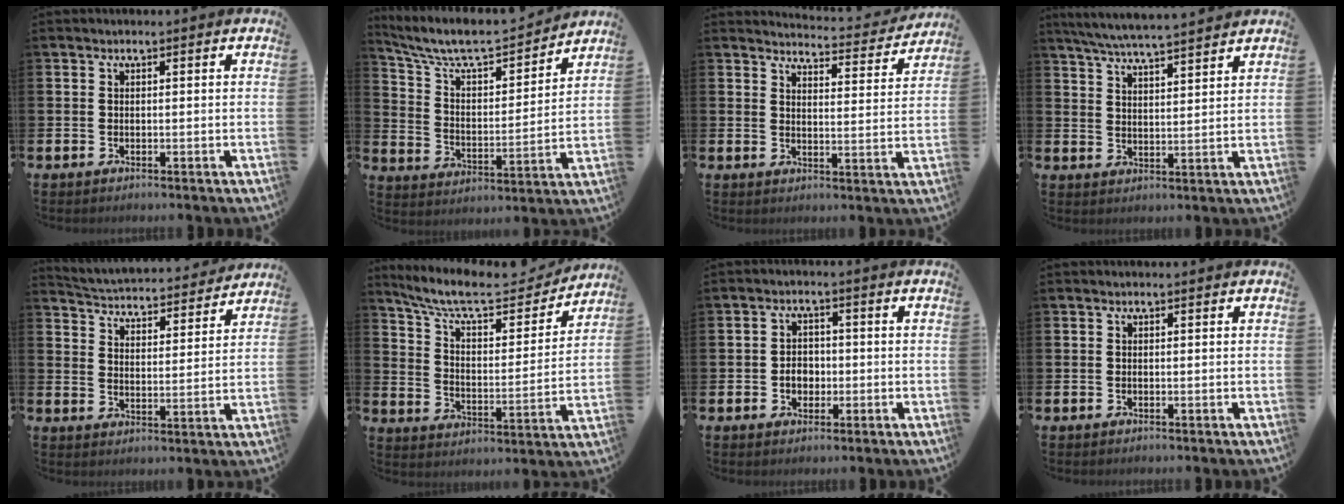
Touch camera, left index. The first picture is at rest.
{"total": 8.4, "force": [7.6, 2.0, 2.9], "torque": [-0.093, -0.055, 0.128]}
{"total": 3.9, "force": [3.9, 0.3, 0.3], "torque": [-0.006, -0.038, 0.061]}
{"total": 6.1, "force": [5.9, -0.1, 1.4], "torque": [-0.044, -0.033, 0.104]}
{"total": 4.3, "force": [4.3, 0.7, 0.2], "torque": [-0.028, -0.043, 0.070]}
{"total": 9.6, "force": [8.4, 2.4, 4.1], "torque": [-0.108, -0.054, 0.141]}
{"total": 2.9, "force": [-0.8, 2.3, 1.6], "torque": [-0.014, -0.003, -0.022]}
{"total": 0.0}